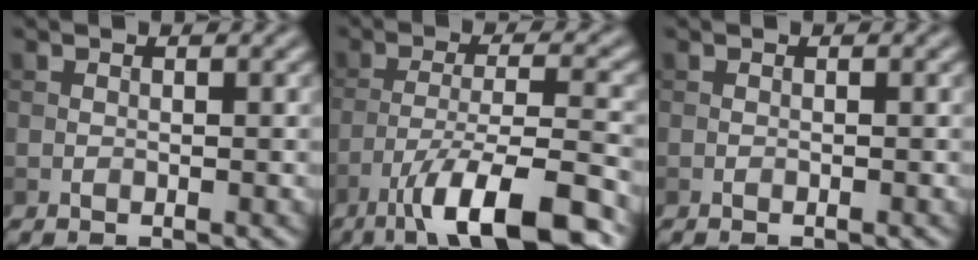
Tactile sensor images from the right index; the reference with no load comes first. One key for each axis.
{"total": 10.1, "fx": -6.2, "fy": 2.2, "fz": 7.6, "tx": -0.124, "ty": 0.009, "tz": -0.103}
{"total": 0.0}